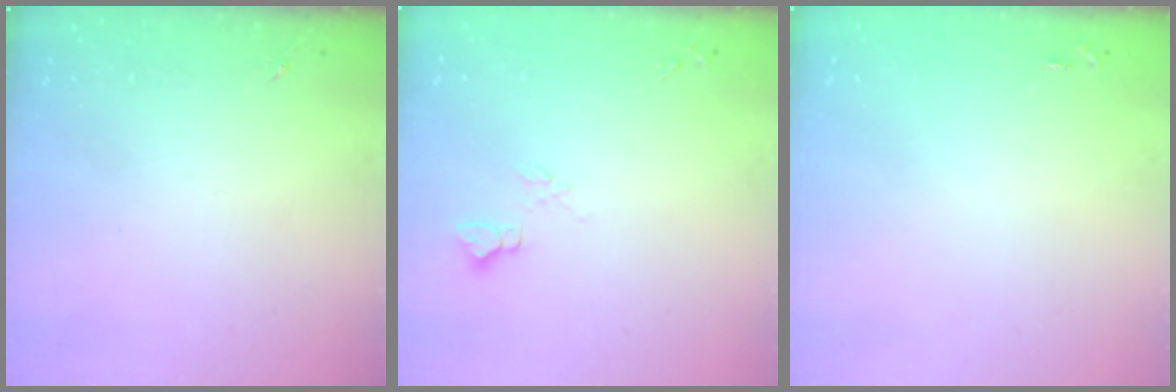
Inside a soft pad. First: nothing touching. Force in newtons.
{"total": 4.6, "press": 4.6, "slide": 0.5}
{"total": 2.6, "press": 2.6, "slide": 0.3}